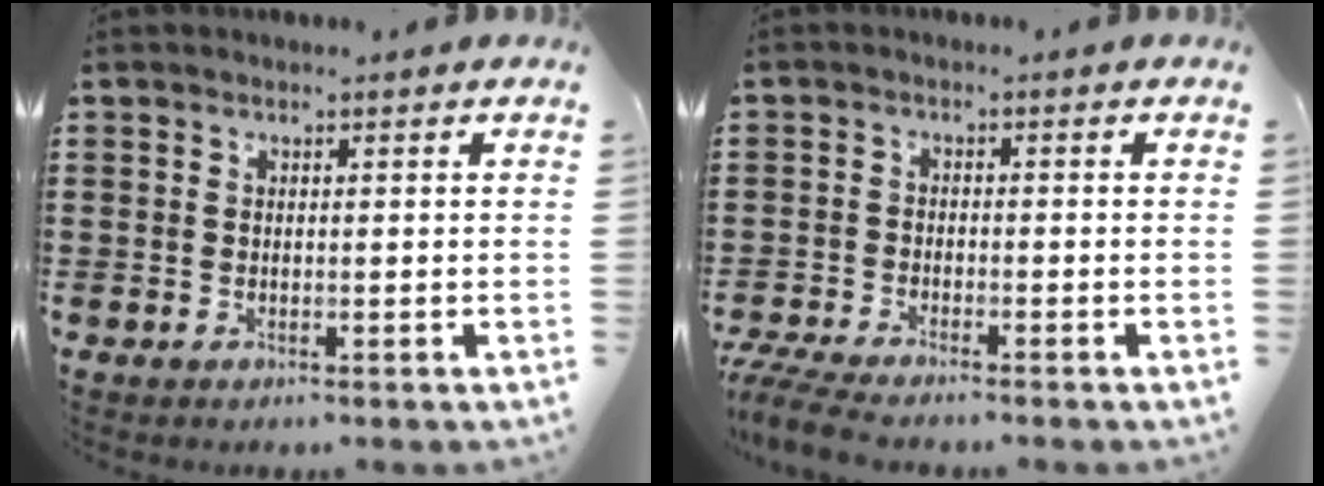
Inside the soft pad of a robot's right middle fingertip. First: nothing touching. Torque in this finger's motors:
{"motor_torque": [0.84, -0.16, 0.28, 0.09]}